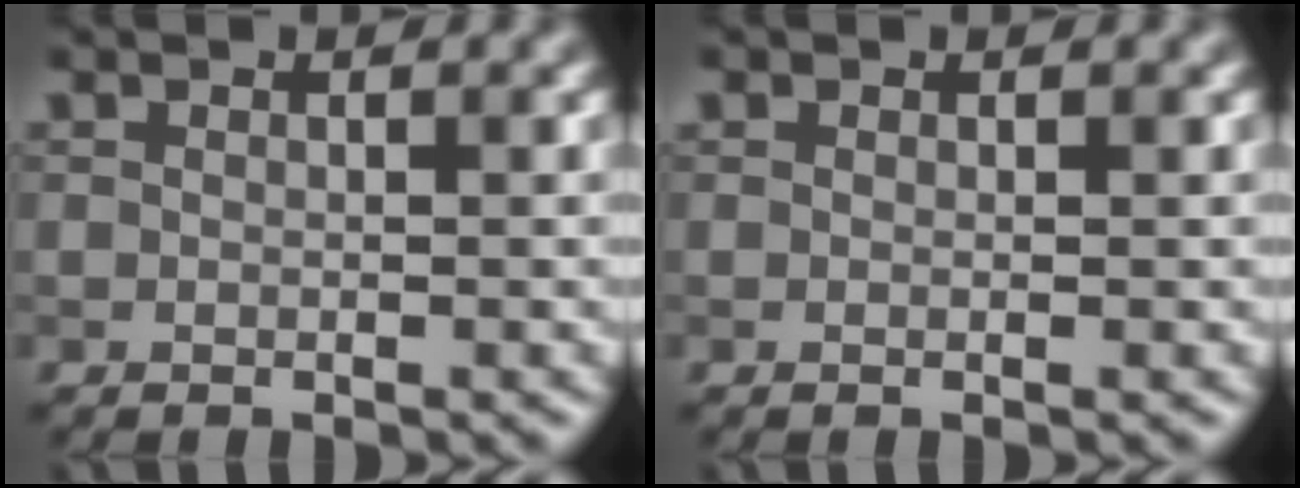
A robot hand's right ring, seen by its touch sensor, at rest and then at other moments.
{"total": 0.0}